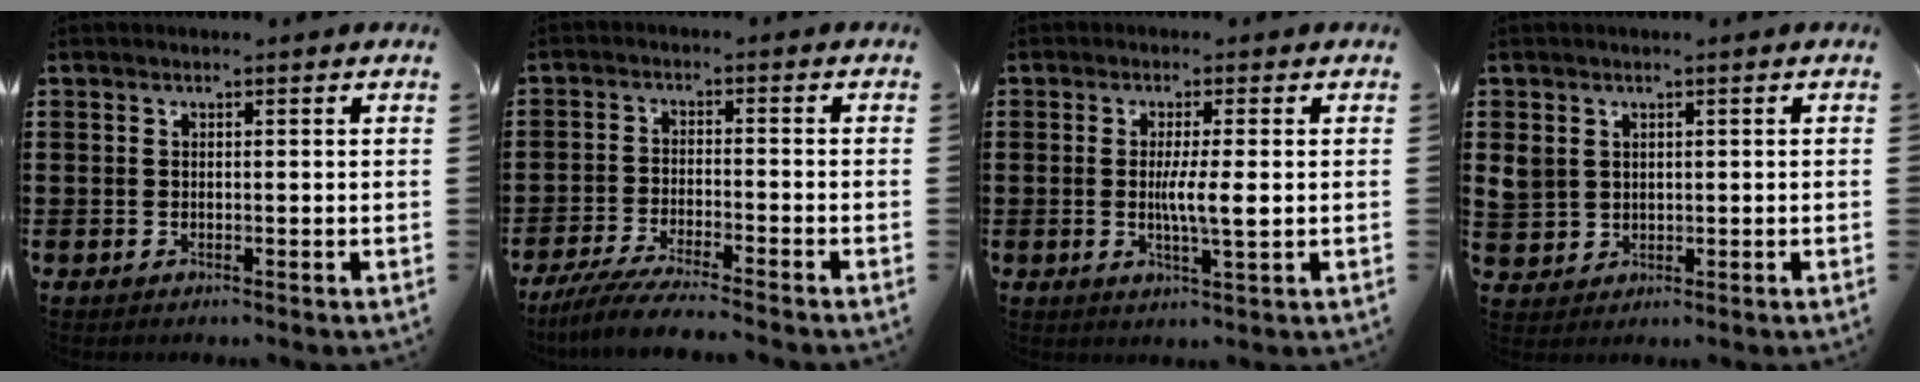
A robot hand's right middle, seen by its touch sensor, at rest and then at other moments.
{"total": 5.2, "force": [-4.7, -0.2, 2.2], "torque": [-0.056, -0.019, -0.094]}
{"total": 4.2, "force": [0.0, 0.4, 4.2], "torque": [-0.077, -0.004, -0.002]}
{"total": 3.0, "force": [1.2, 2.7, 0.5], "torque": [-0.025, 0.010, 0.023]}